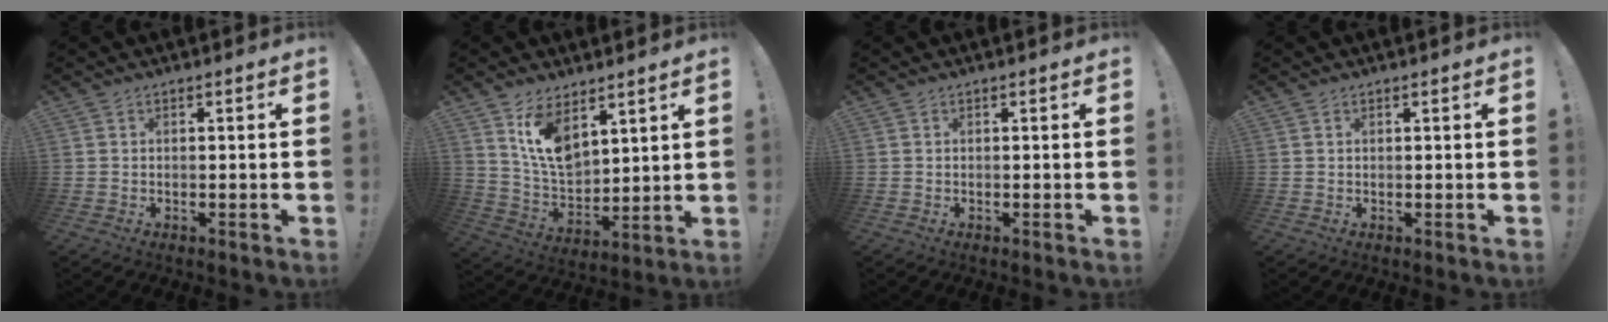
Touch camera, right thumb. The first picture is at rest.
{"total": 11.8, "force": [7.5, 6.8, 6.1], "torque": [-0.116, -0.056, 0.145]}
{"total": 0.0}
{"total": 0.0}